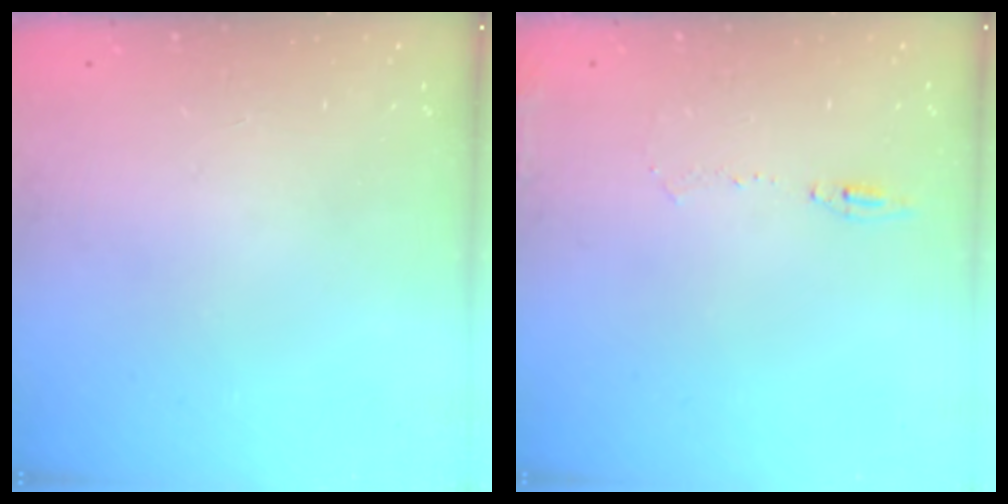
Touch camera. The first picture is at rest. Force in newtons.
{"total": 6.2, "press": 6.0, "slide": 1.5}